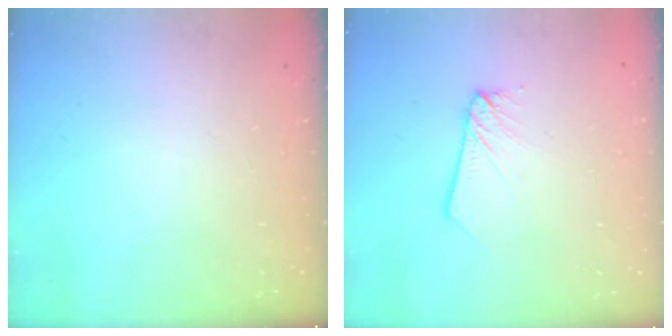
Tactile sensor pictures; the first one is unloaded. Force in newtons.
{"total": 2.2, "press": 2.2, "slide": 0.2}